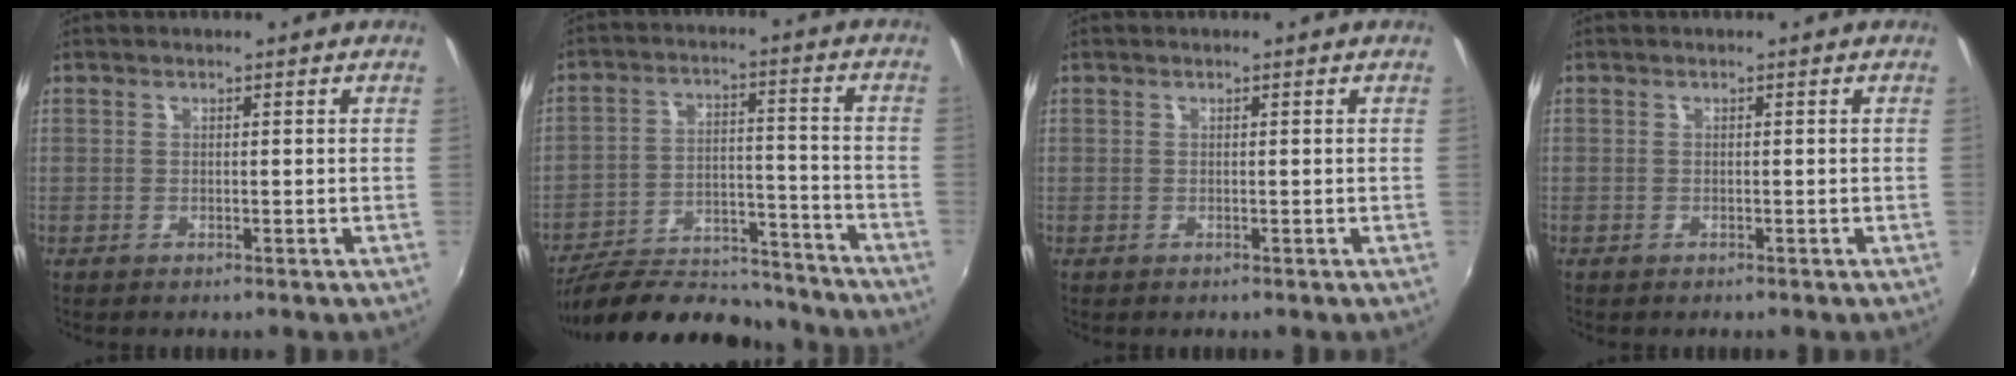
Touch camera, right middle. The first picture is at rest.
{"total": 21.8, "force": [-19.2, 6.5, 8.0], "torque": [-0.149, 0.015, -0.271]}
{"total": 0.0}
{"total": 0.0}